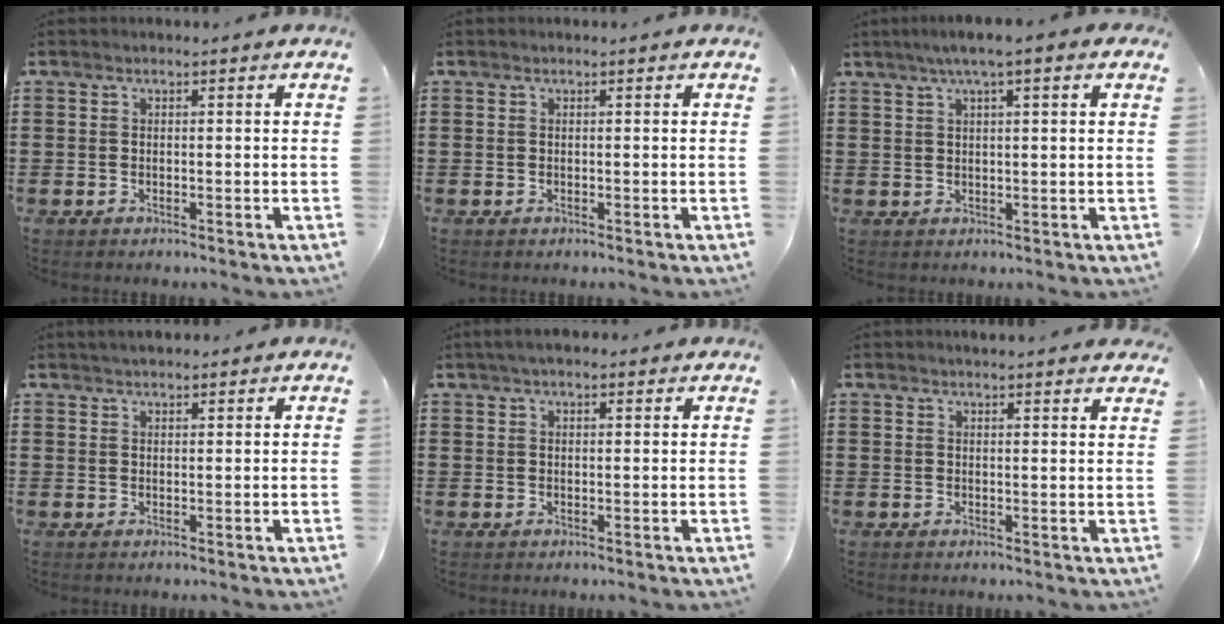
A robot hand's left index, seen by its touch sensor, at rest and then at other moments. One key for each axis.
{"total": 0.0}
{"total": 3.3, "fx": 1.7, "fy": 0.2, "fz": 2.8, "tx": -0.057, "ty": 0.003, "tz": 0.028}
{"total": 1.7, "fx": 1.6, "fy": 0.4, "fz": 0.4, "tx": -0.011, "ty": 0.004, "tz": 0.031}
{"total": 2.4, "fx": 1.8, "fy": 0.8, "fz": 1.3, "tx": -0.029, "ty": 0.007, "tz": 0.033}
{"total": 1.8, "fx": 1.8, "fy": -0.1, "fz": 0.2, "tx": -0.009, "ty": 0.000, "tz": 0.035}